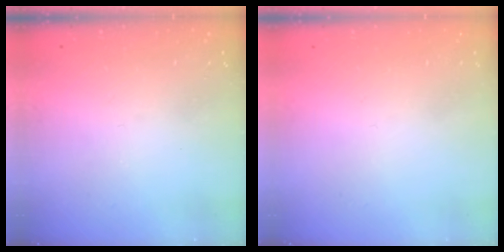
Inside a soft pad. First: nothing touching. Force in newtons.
{"total": 1.5, "press": 1.5, "slide": 0.1}